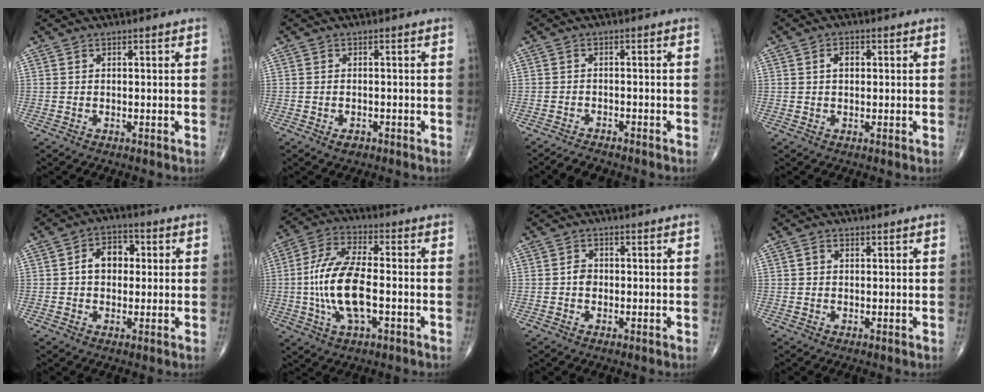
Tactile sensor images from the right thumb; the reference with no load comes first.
{"total": 1.8, "force": [-1.1, 1.0, 0.9], "torque": [-0.009, 0.004, -0.014]}
{"total": 3.4, "force": [-3.1, 0.9, 1.0], "torque": [-0.020, 0.006, -0.052]}
{"total": 2.6, "force": [0.5, 1.7, 1.9], "torque": [-0.026, 0.006, 0.008]}
{"total": 6.8, "force": [0.7, 5.0, 4.6], "torque": [-0.047, 0.018, 0.004]}
{"total": 14.2, "force": [-2.1, 6.0, 12.7], "torque": [-0.259, 0.019, -0.040]}
{"total": 2.3, "force": [-0.2, 1.9, 1.3], "torque": [-0.011, 0.007, -0.006]}
{"total": 1.2, "force": [0.4, 1.0, 0.6], "torque": [-0.007, 0.004, 0.006]}